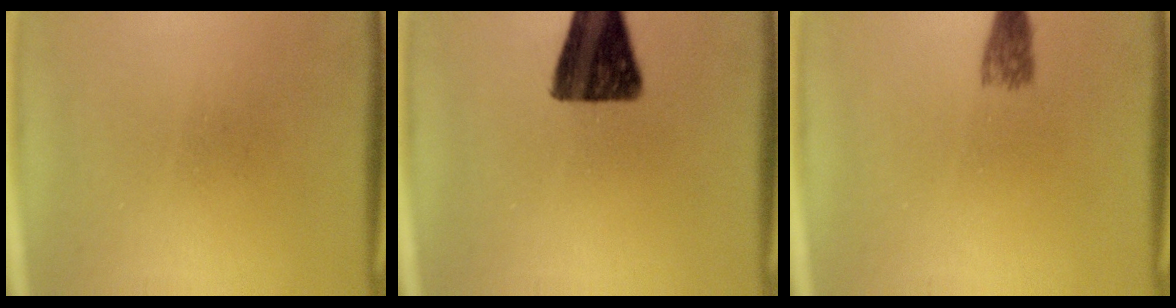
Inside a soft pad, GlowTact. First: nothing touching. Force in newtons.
{"total": 13.2}
{"total": 2.7}